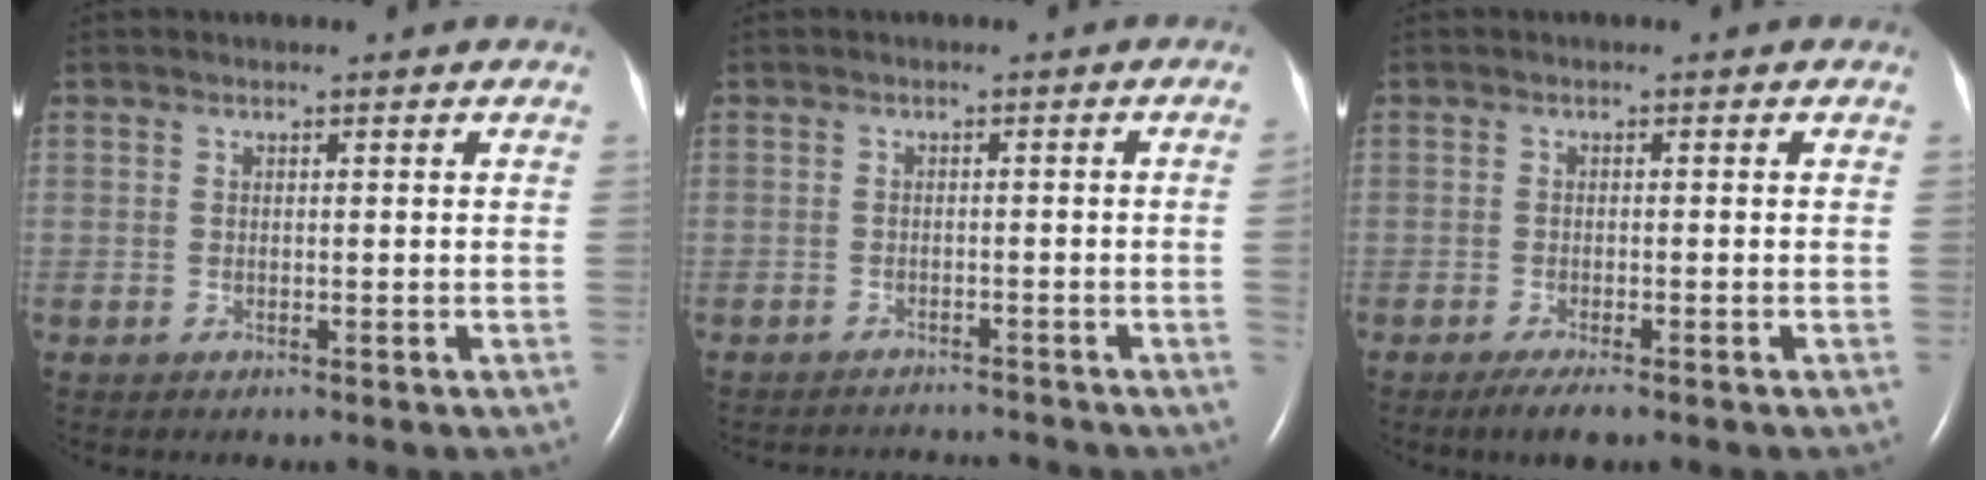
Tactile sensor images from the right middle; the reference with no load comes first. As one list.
[{"total": 5.8, "force": [-5.0, -2.2, 2.1], "torque": [-0.022, 0.007, -0.074]}, {"total": 2.8, "force": [-2.0, 0.3, 1.9], "torque": [-0.038, -0.007, -0.036]}]